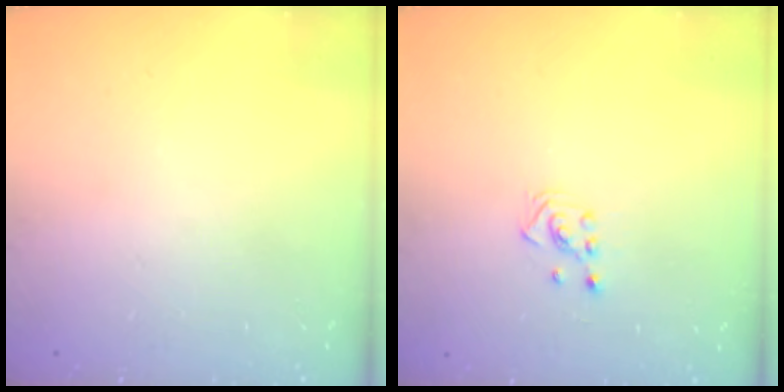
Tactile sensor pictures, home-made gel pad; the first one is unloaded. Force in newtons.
{"total": 2.5, "press": 2.5, "slide": 0.4}